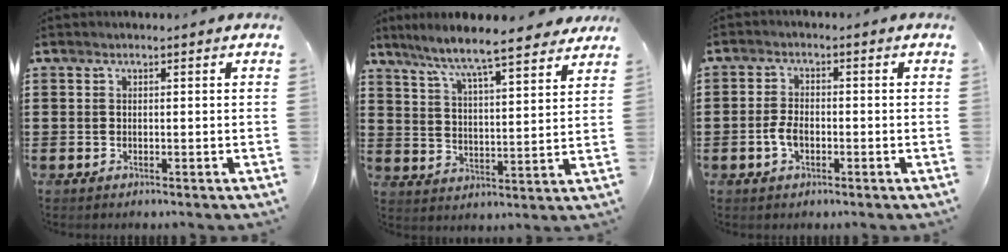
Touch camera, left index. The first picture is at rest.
{"total": 7.2, "force": [6.5, 0.0, 3.0], "torque": [-0.086, -0.041, 0.108]}
{"total": 3.3, "force": [-0.9, 1.8, 2.6], "torque": [-0.069, -0.003, -0.023]}